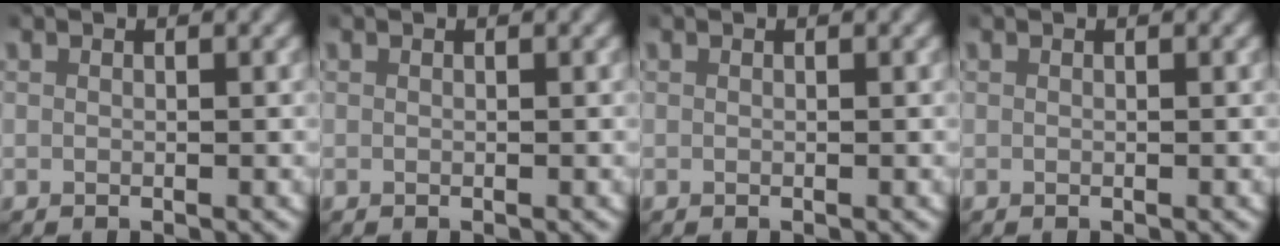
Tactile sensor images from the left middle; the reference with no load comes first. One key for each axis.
{"total": 0.0}
{"total": 0.0}
{"total": 0.0}